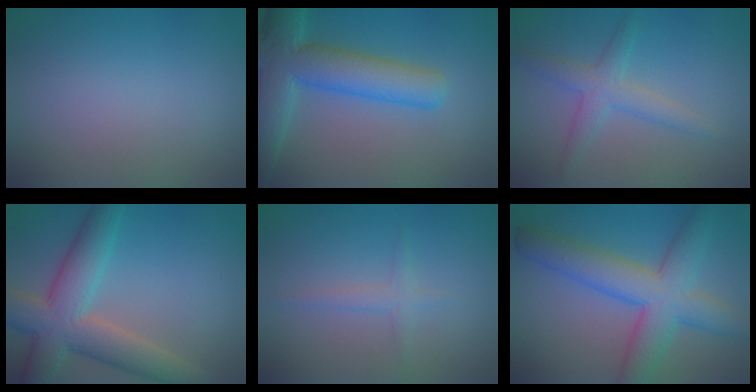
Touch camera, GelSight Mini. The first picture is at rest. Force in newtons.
{"total": 8.2, "press": 8.2, "slide": 0.3}
{"total": 3.0, "press": 3.0, "slide": 0.2}
{"total": 7.6, "press": 7.6, "slide": 0.5}
{"total": 1.3, "press": 1.3, "slide": 0.1}
{"total": 7.4, "press": 7.4, "slide": 0.1}